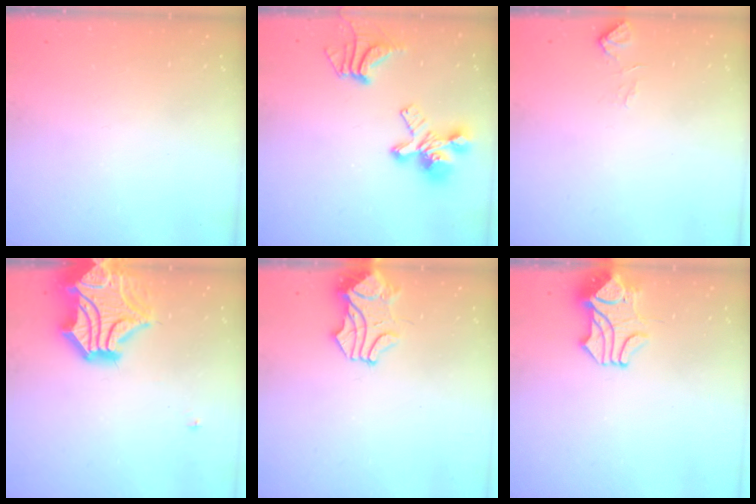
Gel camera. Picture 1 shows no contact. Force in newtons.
{"total": 8.4, "press": 8.1, "slide": 2.4}
{"total": 2.3, "press": 2.2, "slide": 0.6}
{"total": 9.1, "press": 8.7, "slide": 2.6}
{"total": 1.6, "press": 1.4, "slide": 0.8}
{"total": 2.4, "press": 2.0, "slide": 1.2}